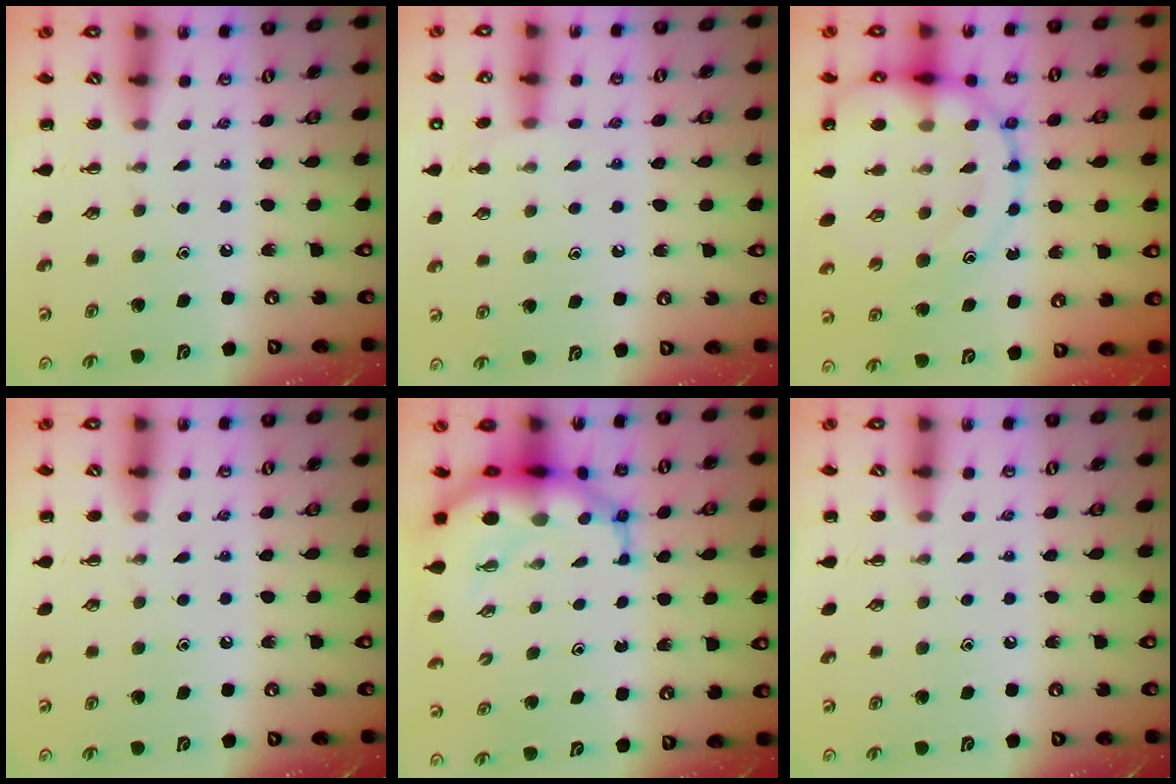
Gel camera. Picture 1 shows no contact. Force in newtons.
{"total": 9.5, "press": 9.1, "slide": 2.6}
{"total": 18.2, "press": 17.9, "slide": 3.4}
{"total": 0.0}
{"total": 10.9, "press": 10.5, "slide": 3.0}
{"total": 0.0}